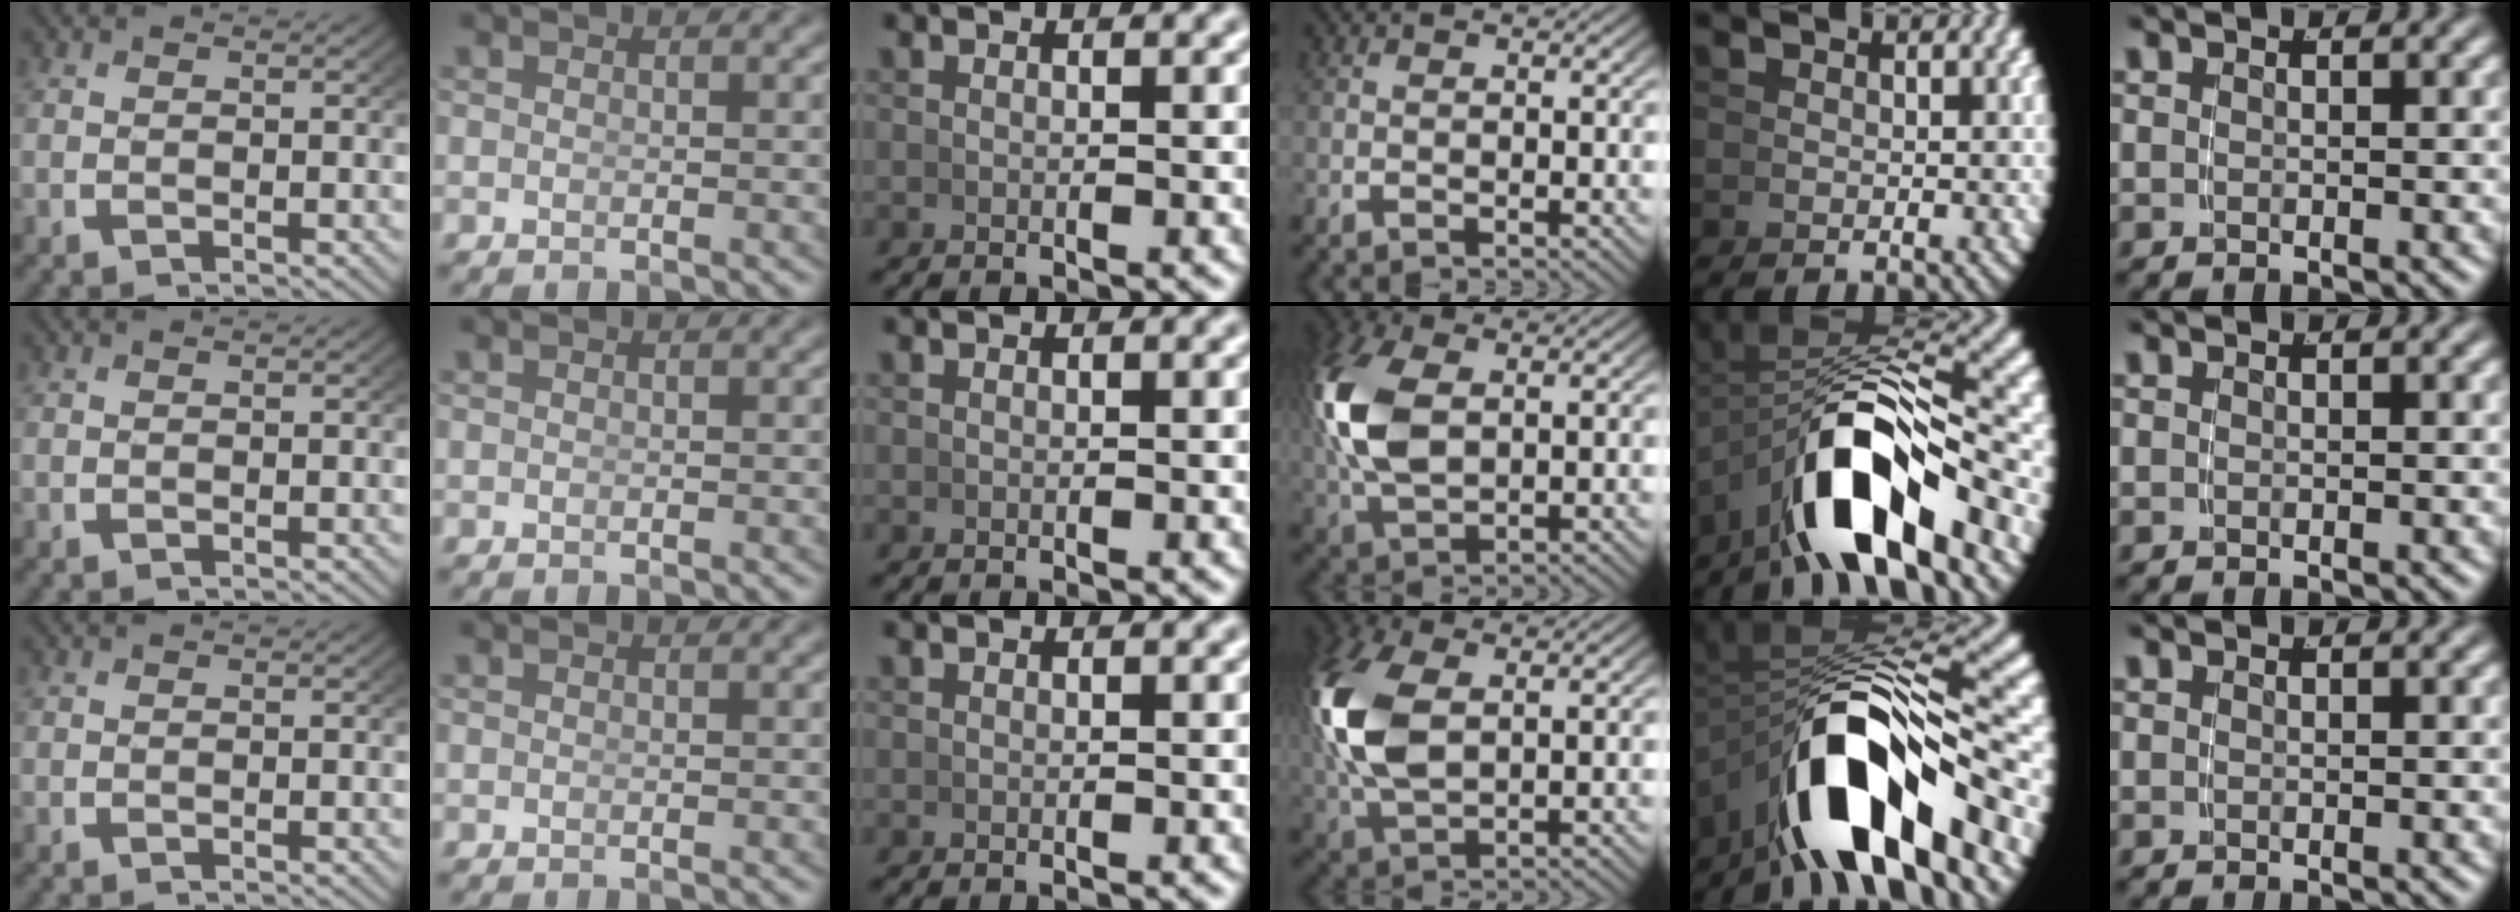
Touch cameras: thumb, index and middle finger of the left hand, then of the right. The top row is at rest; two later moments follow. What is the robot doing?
{"motion": "grasp_and_lifting", "object": "pen"}